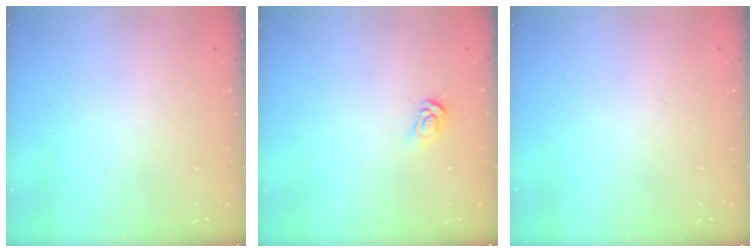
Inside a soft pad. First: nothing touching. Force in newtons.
{"total": 4.3, "press": 4.2, "slide": 0.4}
{"total": 0.0}